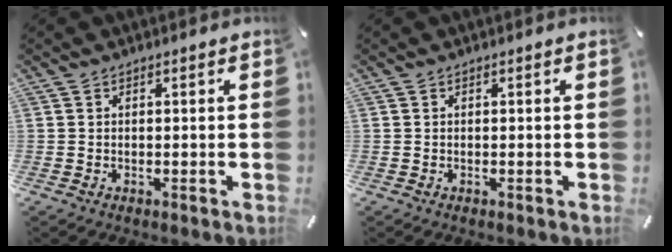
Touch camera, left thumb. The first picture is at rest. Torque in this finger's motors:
{"motor_torque": [-0.07, 0.10, -0.02, -0.04, 0.00]}